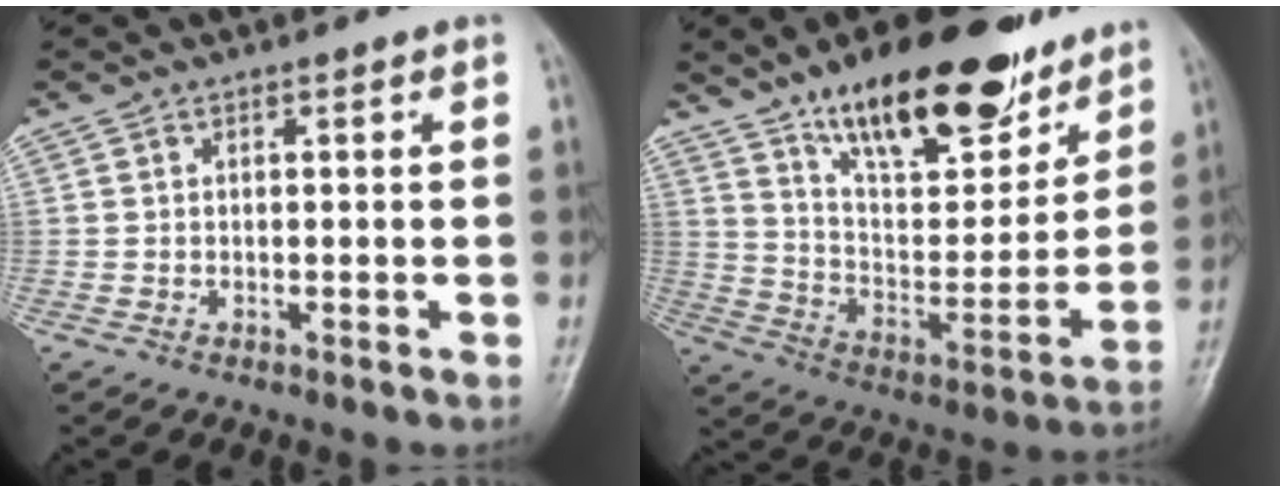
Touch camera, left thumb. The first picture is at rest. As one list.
[{"total": 24.3, "force": [16.5, 9.4, 15.2], "torque": [-0.185, -0.071, 0.269]}]